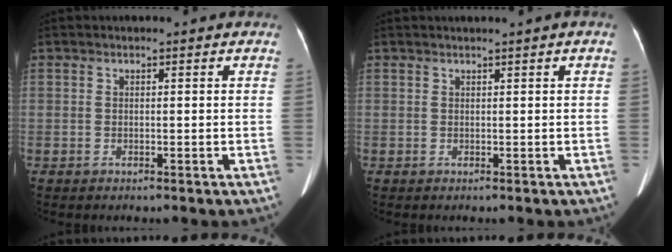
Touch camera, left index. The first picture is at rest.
{"total": 0.6, "force": [0.1, -0.3, 0.6], "torque": [-0.014, -0.009, 0.010]}